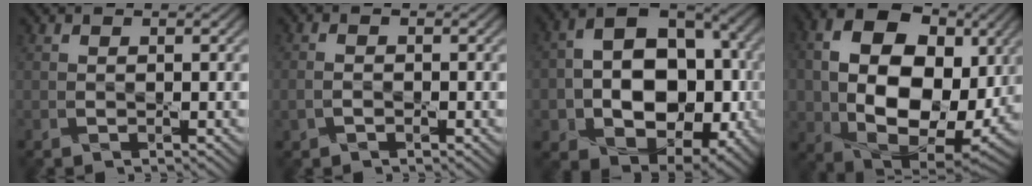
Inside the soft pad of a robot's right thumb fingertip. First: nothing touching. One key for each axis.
{"total": 1.5, "fx": -0.5, "fy": 0.7, "fz": 1.2, "tx": -0.028, "ty": 0.001, "tz": -0.012}
{"total": 14.9, "fx": -2.3, "fy": 10.5, "fz": 10.3, "tx": -0.169, "ty": -0.018, "tz": -0.034}
{"total": 16.9, "fx": 1.5, "fy": 11.6, "fz": 12.2, "tx": -0.237, "ty": -0.014, "tz": 0.040}